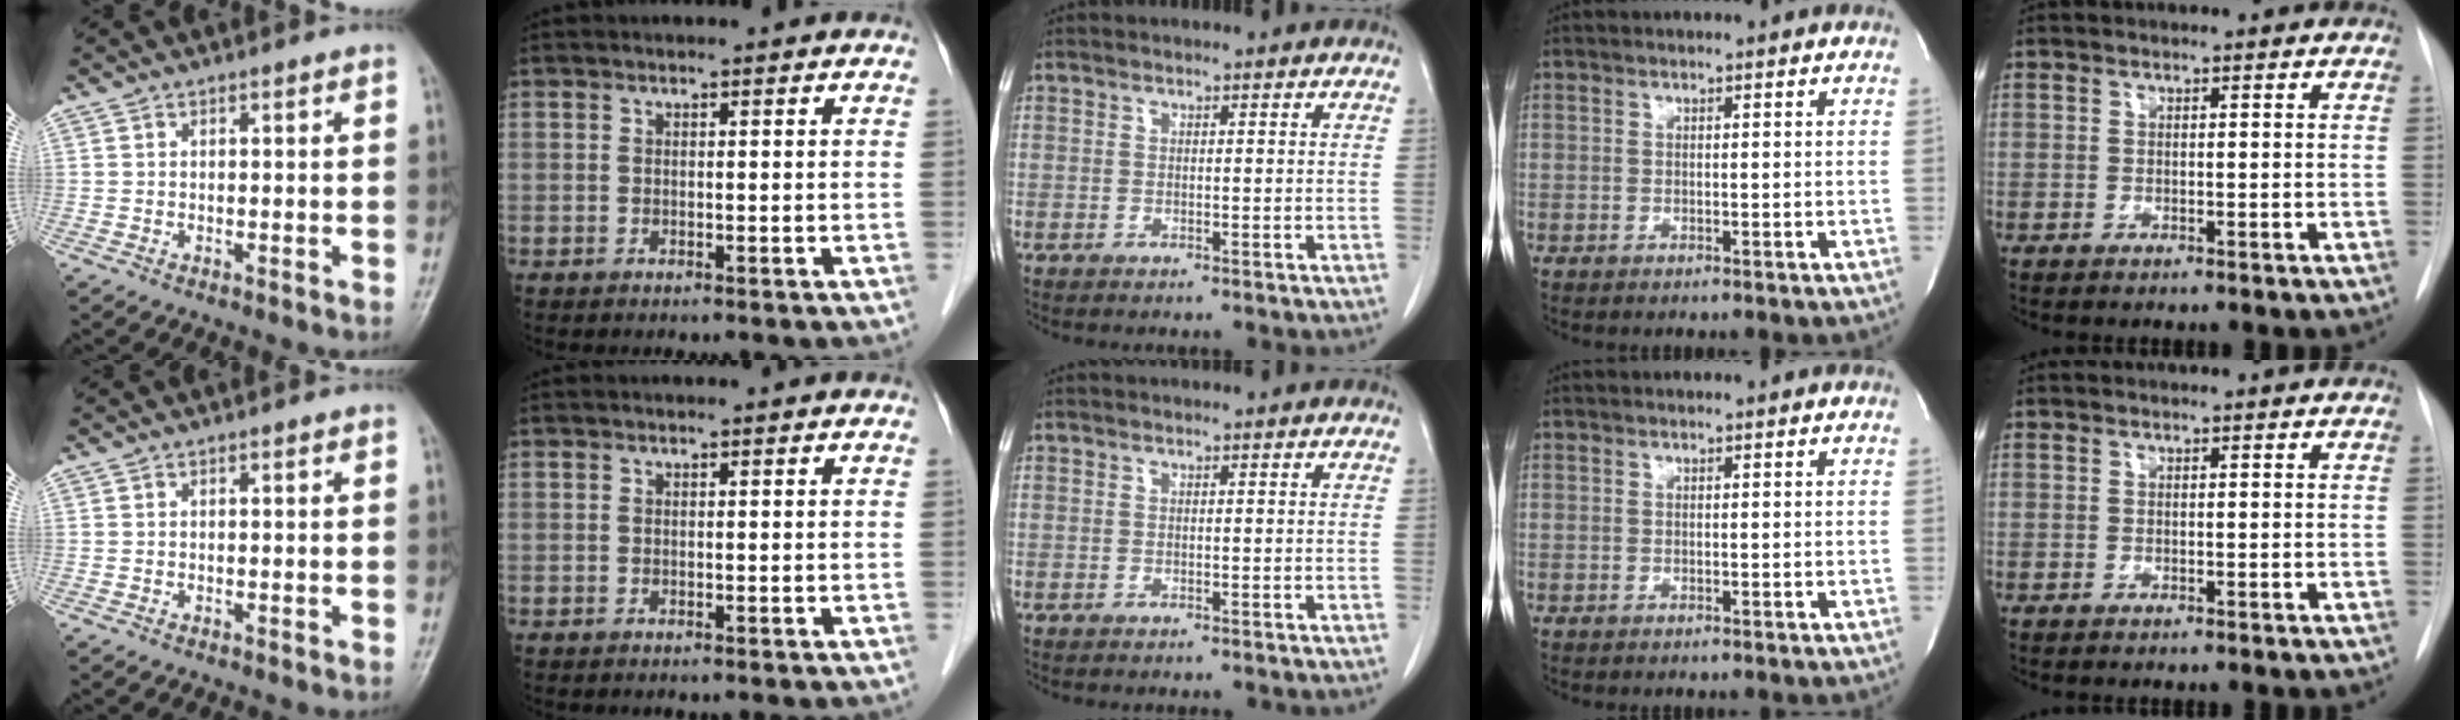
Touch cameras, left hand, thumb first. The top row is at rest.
{}